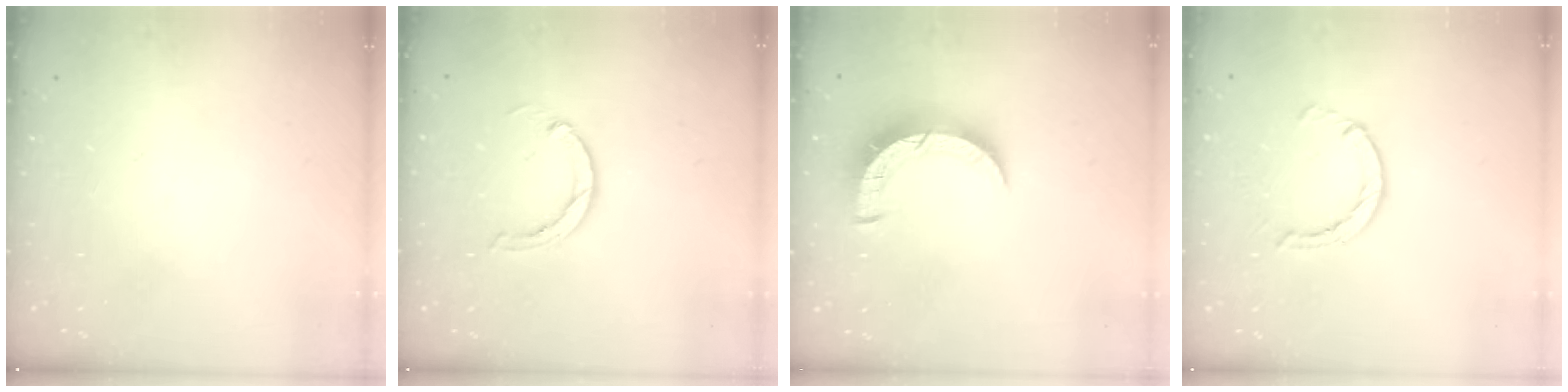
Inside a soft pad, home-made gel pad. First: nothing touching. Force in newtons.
{"total": 3.1, "press": 3.1, "slide": 0.1}
{"total": 8.6, "press": 8.5, "slide": 0.7}
{"total": 2.5, "press": 2.4, "slide": 0.4}